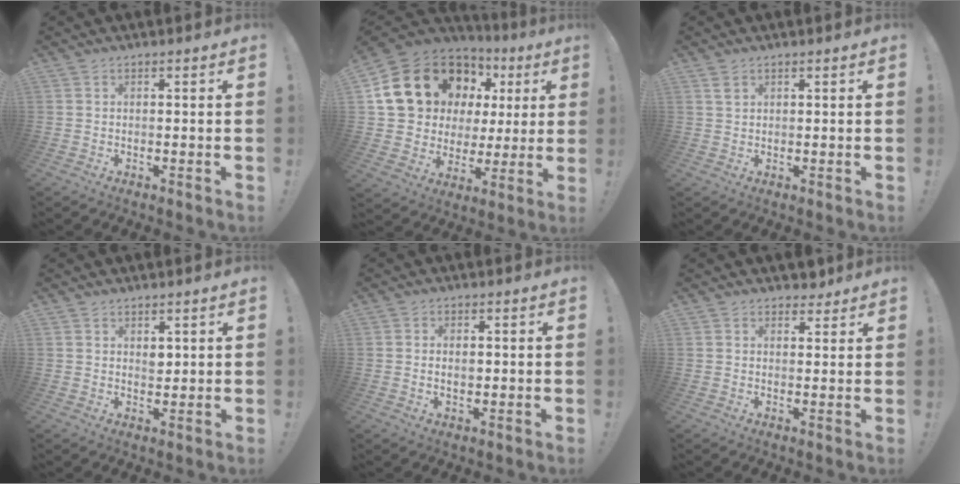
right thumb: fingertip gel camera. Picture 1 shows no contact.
{"total": 20.1, "force": [10.0, 13.7, 10.8], "torque": [-0.184, -0.050, 0.217]}
{"total": 1.9, "force": [1.2, 1.0, 1.1], "torque": [-0.016, -0.004, 0.021]}
{"total": 2.7, "force": [1.5, 1.9, 1.2], "torque": [-0.004, -0.009, 0.023]}
{"total": 2.5, "force": [-0.1, 1.5, 1.9], "torque": [-0.023, 0.001, -0.006]}
{"total": 3.6, "force": [2.8, 2.1, 0.9], "torque": [-0.003, -0.014, 0.049]}